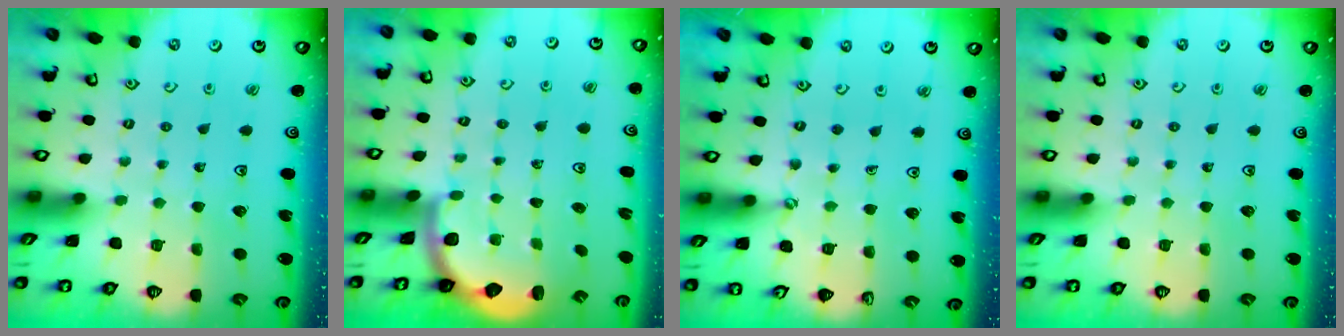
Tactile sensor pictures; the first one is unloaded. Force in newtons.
{"total": 2.2, "press": 2.1, "slide": 0.8}
{"total": 0.9, "press": 0.9, "slide": 0.1}
{"total": 0.0}